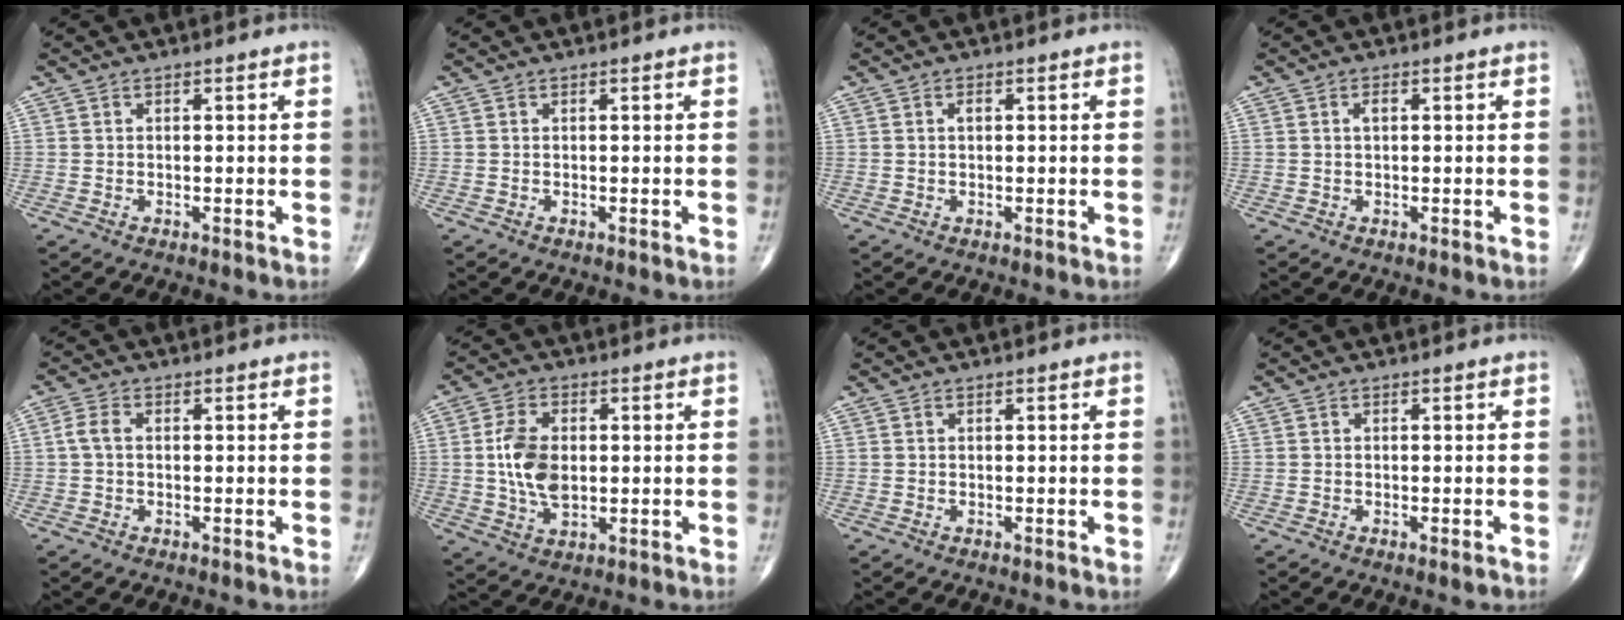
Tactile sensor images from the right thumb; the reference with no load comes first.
{"total": 0.0}
{"total": 1.1, "force": [0.2, 0.6, 0.9], "torque": [-0.014, 0.001, 0.003]}
{"total": 1.4, "force": [0.3, 0.7, 1.2], "torque": [-0.021, 0.003, 0.004]}
{"total": 2.7, "force": [0.0, 1.7, 2.1], "torque": [-0.048, 0.006, -0.004]}
{"total": 9.3, "force": [0.4, 5.5, 7.5], "torque": [-0.143, -0.001, 0.012]}
{"total": 0.0}
{"total": 0.8, "force": [-0.5, 0.1, 0.7], "torque": [-0.014, -0.003, -0.006]}